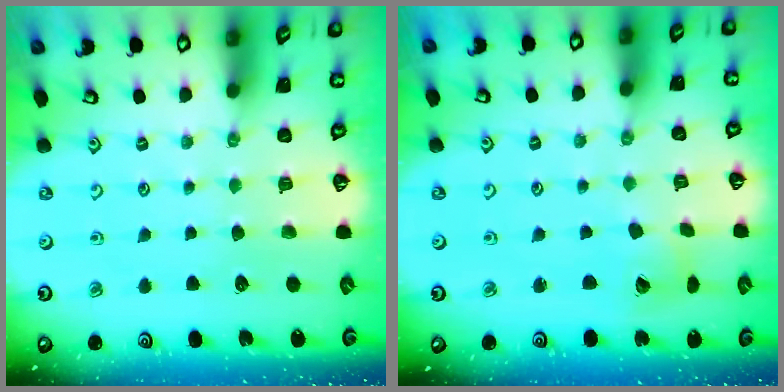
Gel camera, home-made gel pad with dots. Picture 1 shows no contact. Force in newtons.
{"total": 6.4, "press": 6.4, "slide": 0.9}